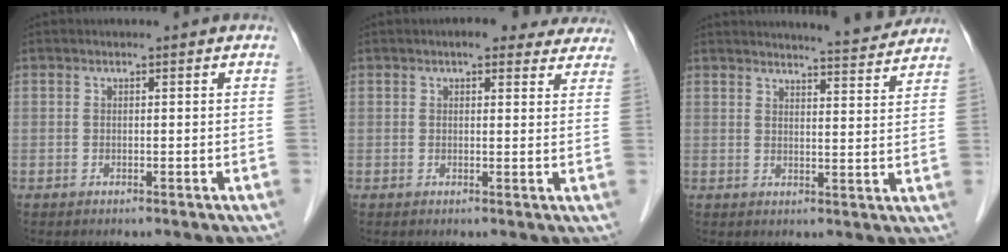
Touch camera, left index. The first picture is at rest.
{"total": 7.9, "force": [6.6, 2.8, 3.4], "torque": [-0.024, 0.009, 0.068]}
{"total": 8.3, "force": [8.0, -0.1, 2.0], "torque": [-0.040, -0.011, 0.096]}